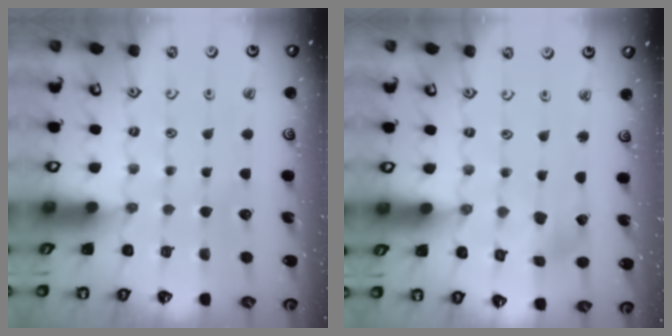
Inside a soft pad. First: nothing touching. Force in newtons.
{"total": 1.4, "press": 1.3, "slide": 0.3}